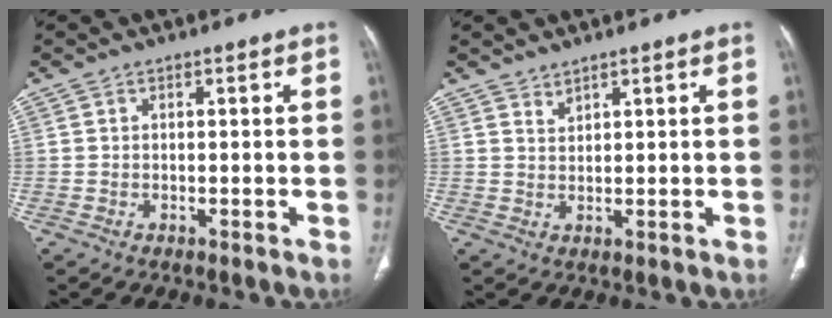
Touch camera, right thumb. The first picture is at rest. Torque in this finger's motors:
{"motor_torque": [-0.52, 0.24, 0.17, 0.20, 0.01]}